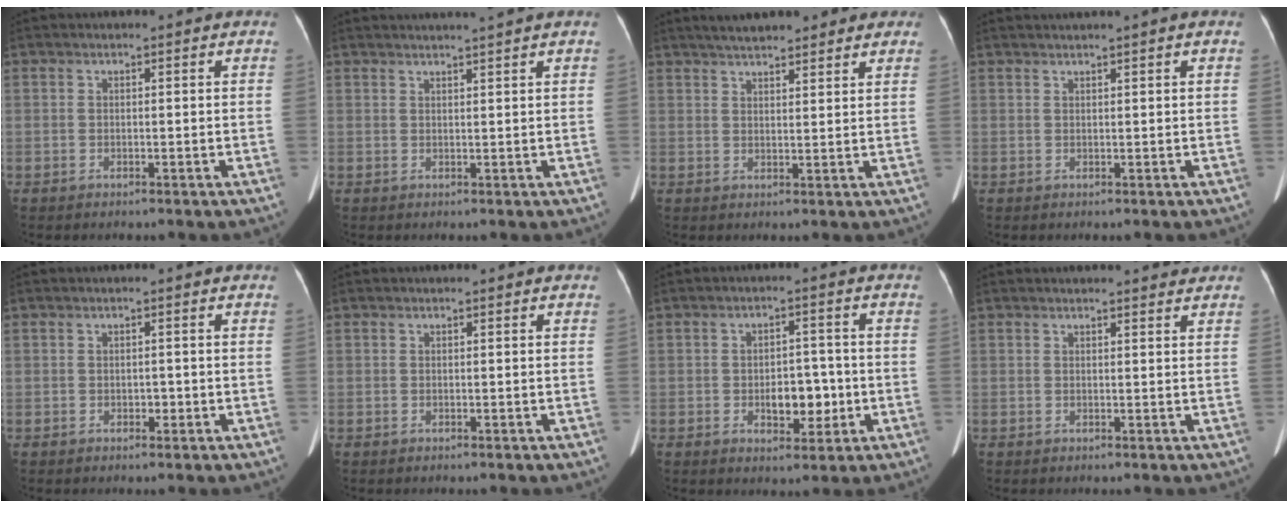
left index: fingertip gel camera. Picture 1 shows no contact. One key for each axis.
{"total": 4.0, "fx": 3.5, "fy": -1.1, "fz": 1.7, "tx": -0.016, "ty": 0.011, "tz": 0.045}
{"total": 10.1, "fx": 8.5, "fy": 2.3, "fz": 4.9, "tx": -0.061, "ty": 0.027, "tz": 0.114}
{"total": 1.8, "fx": 1.4, "fy": -0.5, "fz": 1.1, "tx": -0.018, "ty": 0.015, "tz": 0.029}
{"total": 0.9, "fx": -0.4, "fy": 0.6, "fz": 0.6, "tx": -0.008, "ty": 0.002, "tz": -0.007}
{"total": 0.0}
{"total": 5.4, "fx": -1.3, "fy": 3.0, "fz": 4.3, "tx": -0.060, "ty": 0.006, "tz": -0.015}
{"total": 4.1, "fx": 3.9, "fy": 0.4, "fz": 1.2, "tx": -0.015, "ty": 0.006, "tz": 0.038}